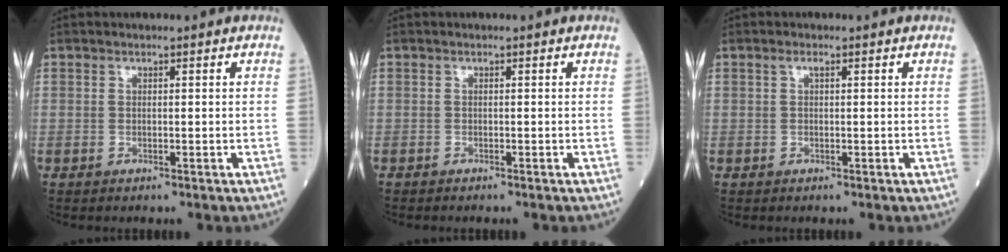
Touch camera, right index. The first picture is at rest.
{"total": 0.6, "force": [-0.6, 0.1, 0.2], "torque": [-0.003, -0.001, -0.012]}
{"total": 0.8, "force": [0.3, 0.2, 0.7], "torque": [-0.015, 0.004, 0.002]}